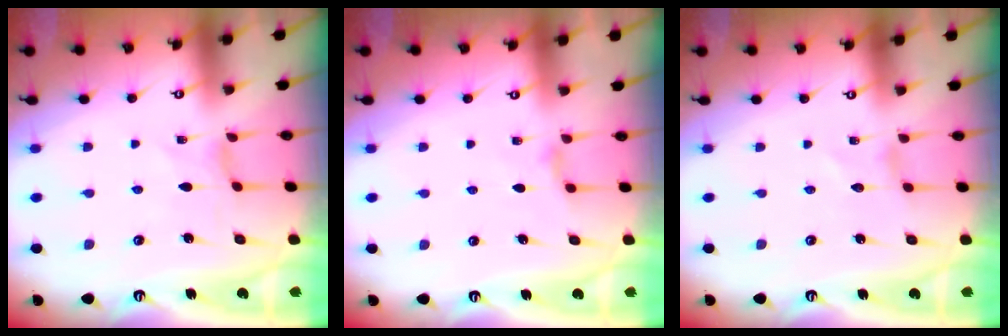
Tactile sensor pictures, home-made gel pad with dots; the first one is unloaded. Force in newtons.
{"total": 1.9, "press": 1.9, "slide": 0.4}
{"total": 0.0}